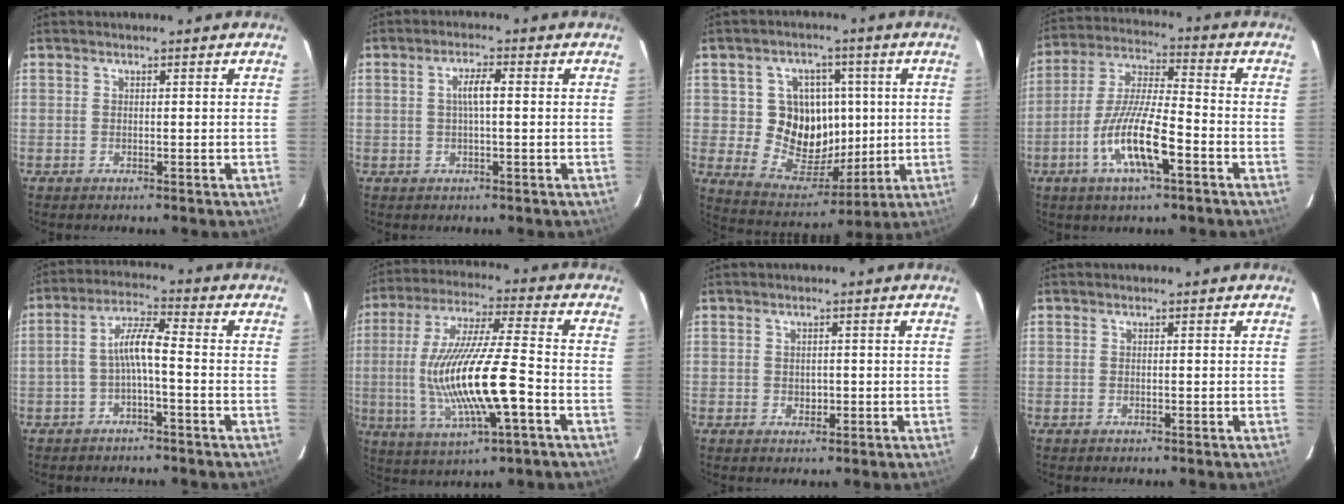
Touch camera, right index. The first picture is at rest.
{"total": 3.5, "force": [0.3, 0.7, 3.4], "torque": [-0.065, 0.007, 0.007]}
{"total": 13.1, "force": [0.9, 11.7, 6.0], "torque": [-0.124, 0.007, 0.031]}
{"total": 13.4, "force": [-5.7, 3.0, 11.8], "torque": [-0.242, -0.007, -0.111]}
{"total": 5.8, "force": [-1.9, 0.9, 5.3], "torque": [-0.119, 0.017, -0.035]}
{"total": 18.2, "force": [-3.8, 3.1, 17.6], "torque": [-0.347, -0.012, -0.061]}
{"total": 1.8, "force": [-0.2, 1.6, 0.9], "torque": [-0.012, 0.002, -0.001]}
{"total": 0.0}